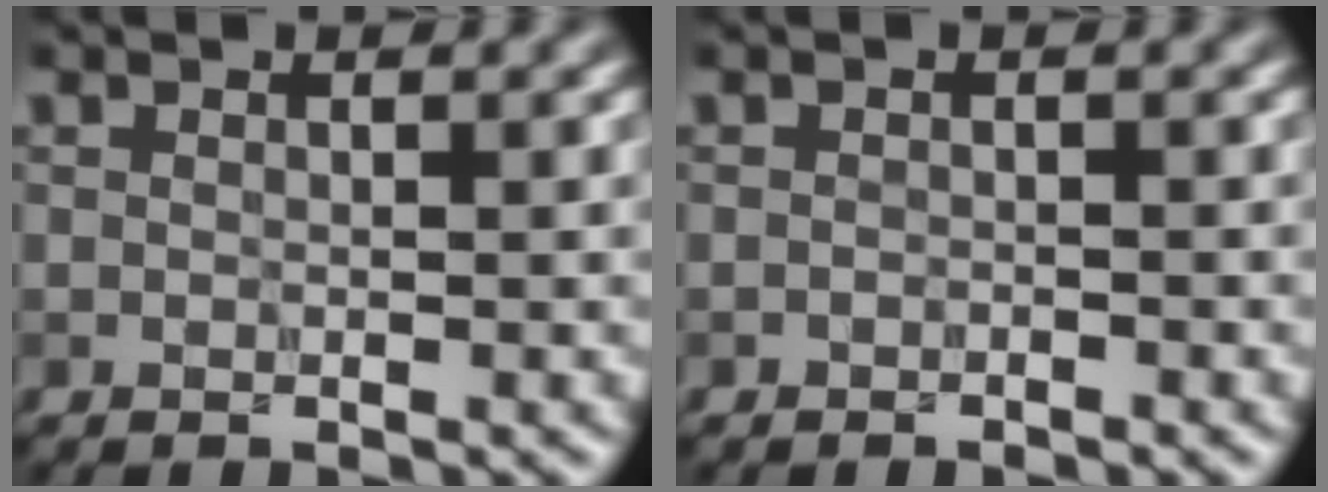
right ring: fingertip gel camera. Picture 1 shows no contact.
{"total": 0.7, "force": [-0.7, 0.3, -0.1], "torque": [0.005, 0.002, -0.013]}